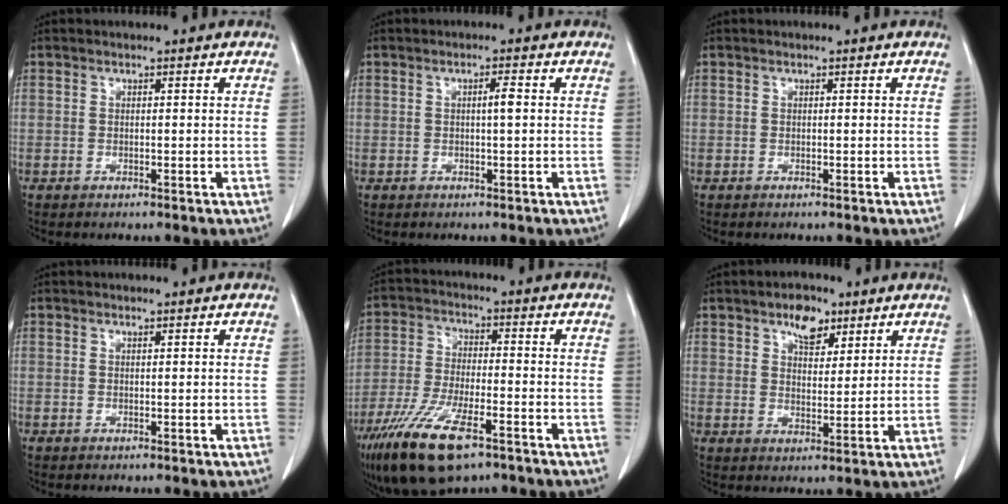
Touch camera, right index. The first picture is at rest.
{"total": 1.8, "force": [0.2, 0.1, 1.8], "torque": [-0.029, 0.003, 0.004]}
{"total": 0.0}
{"total": 0.0}
{"total": 13.9, "force": [-8.7, 3.8, 10.1], "torque": [-0.202, -0.027, -0.155]}
{"total": 5.6, "force": [3.6, 3.0, 3.2], "torque": [-0.048, 0.006, 0.061]}